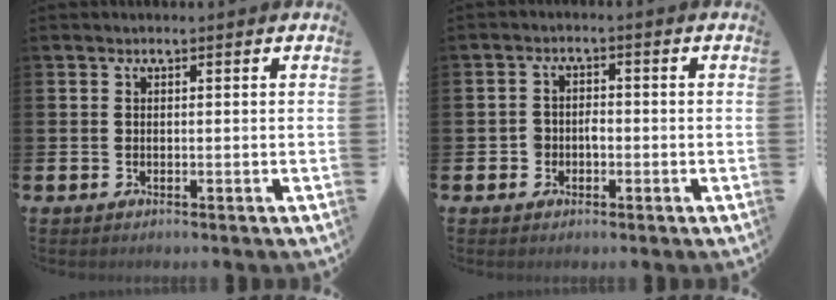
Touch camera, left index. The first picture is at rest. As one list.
[{"total": 2.0, "force": [-0.7, 1.8, 0.8], "torque": [-0.006, 0.001, -0.020]}]